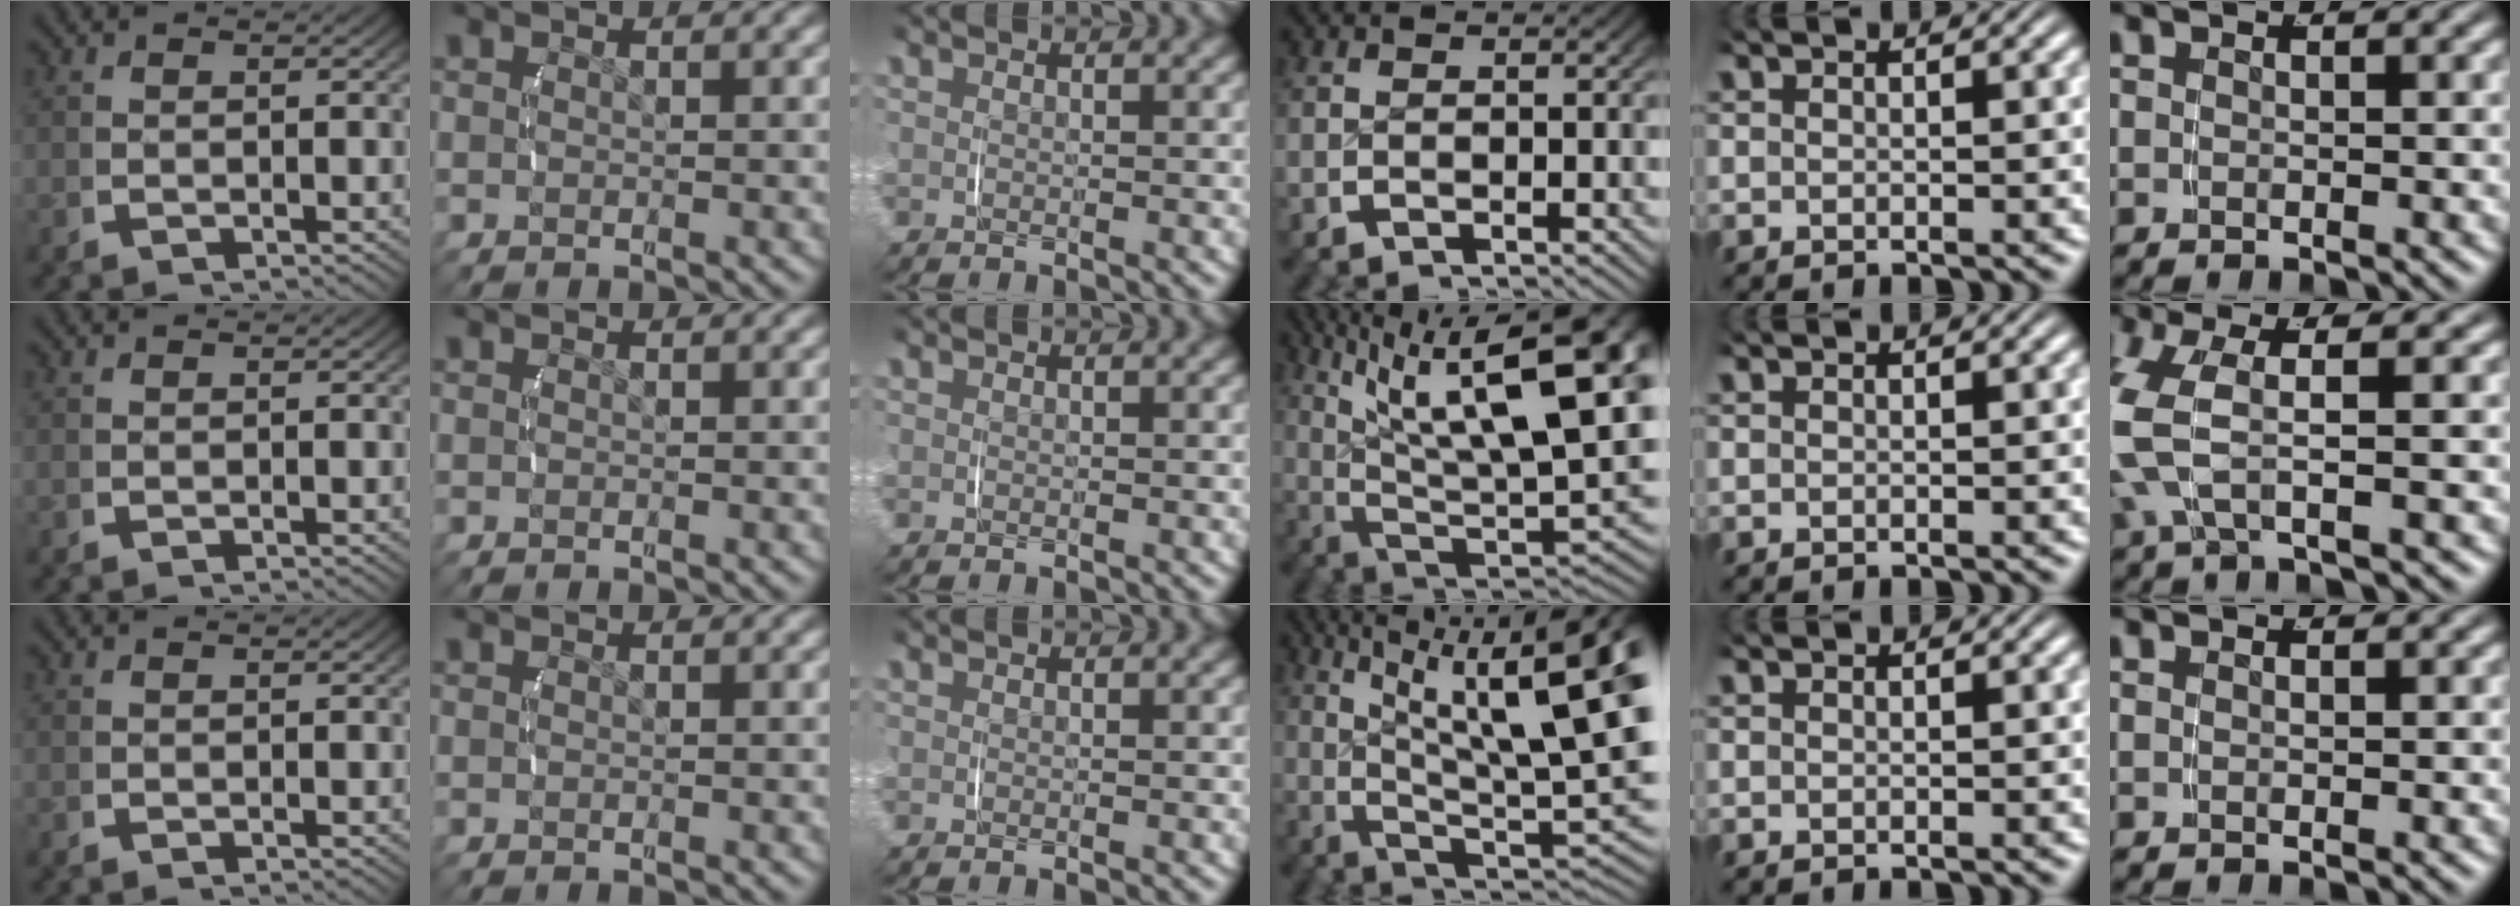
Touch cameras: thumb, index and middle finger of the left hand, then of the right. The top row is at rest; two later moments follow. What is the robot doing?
{"motion": "lift_and_place", "object": "glasses case"}